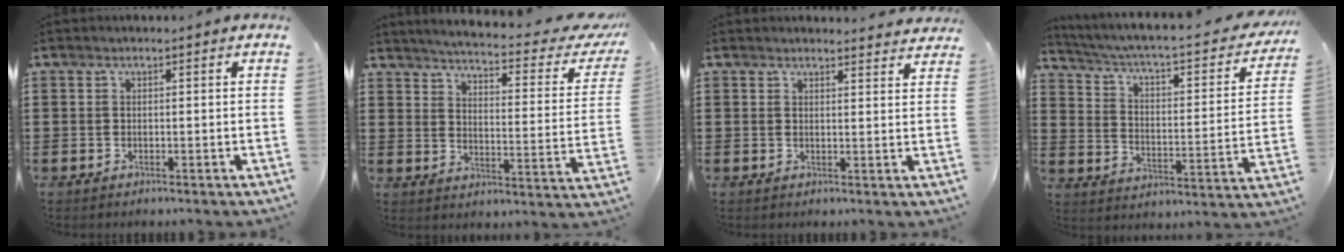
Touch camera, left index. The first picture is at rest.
{"total": 4.4, "force": [3.7, -0.5, 2.3], "torque": [-0.055, -0.037, 0.055]}
{"total": 2.0, "force": [2.0, 0.3, 0.0], "torque": [0.003, -0.007, 0.038]}
{"total": 3.7, "force": [2.6, 0.5, 2.6], "torque": [-0.067, -0.033, 0.031]}